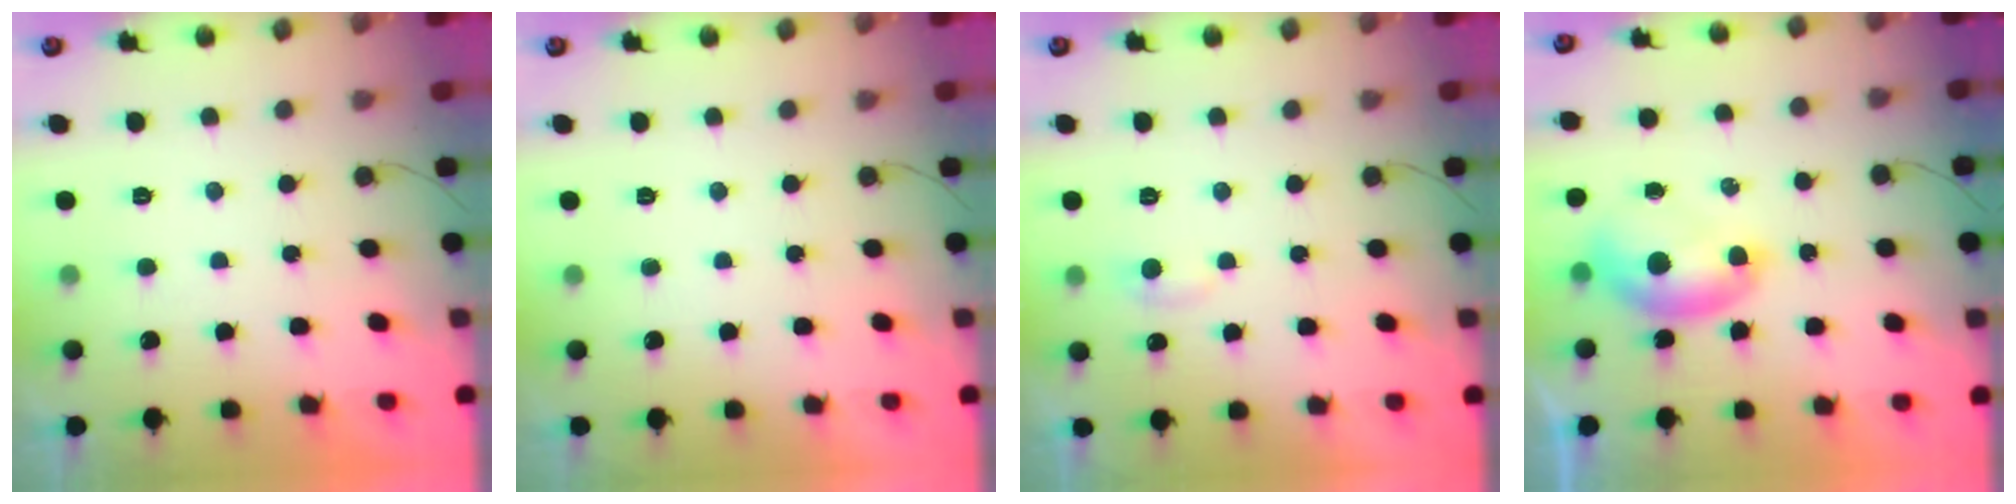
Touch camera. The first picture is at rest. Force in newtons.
{"total": 0.0}
{"total": 3.3, "press": 3.3, "slide": 0.4}
{"total": 8.1, "press": 8.0, "slide": 1.3}